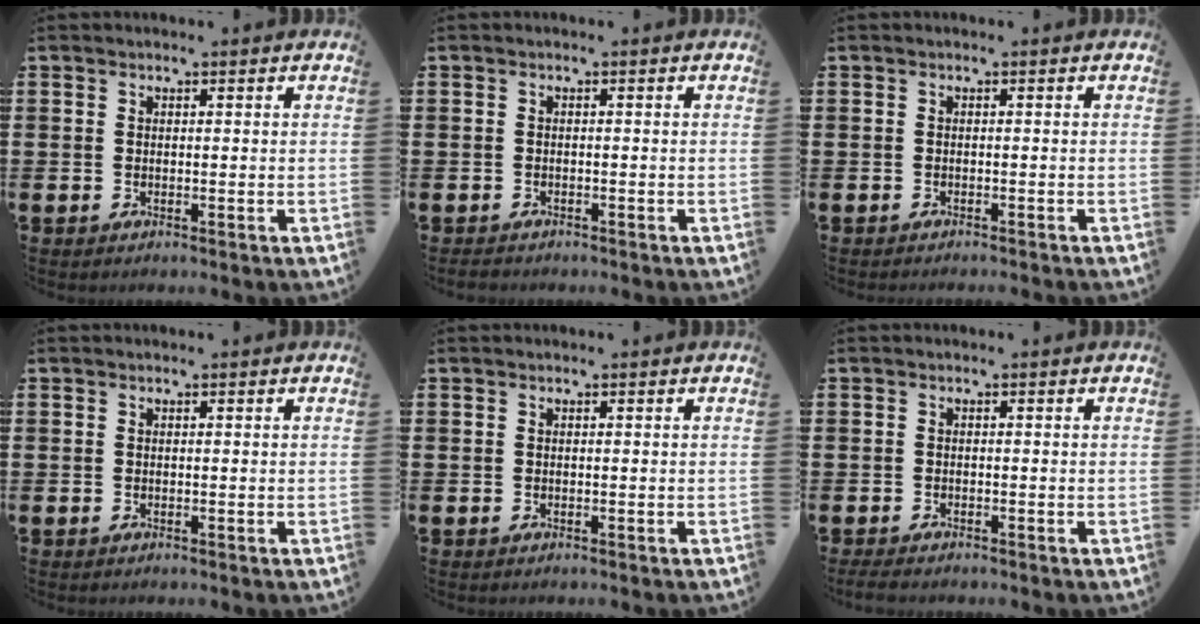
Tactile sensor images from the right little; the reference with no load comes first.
{"total": 0.7, "force": [-0.6, 0.2, 0.2], "torque": [-0.005, 0.000, -0.014]}
{"total": 0.5, "force": [-0.5, -0.1, 0.0], "torque": [0.001, -0.001, -0.011]}
{"total": 0.0}
{"total": 0.0}
{"total": 1.0, "force": [-0.8, 0.2, 0.5], "torque": [-0.011, 0.001, -0.018]}